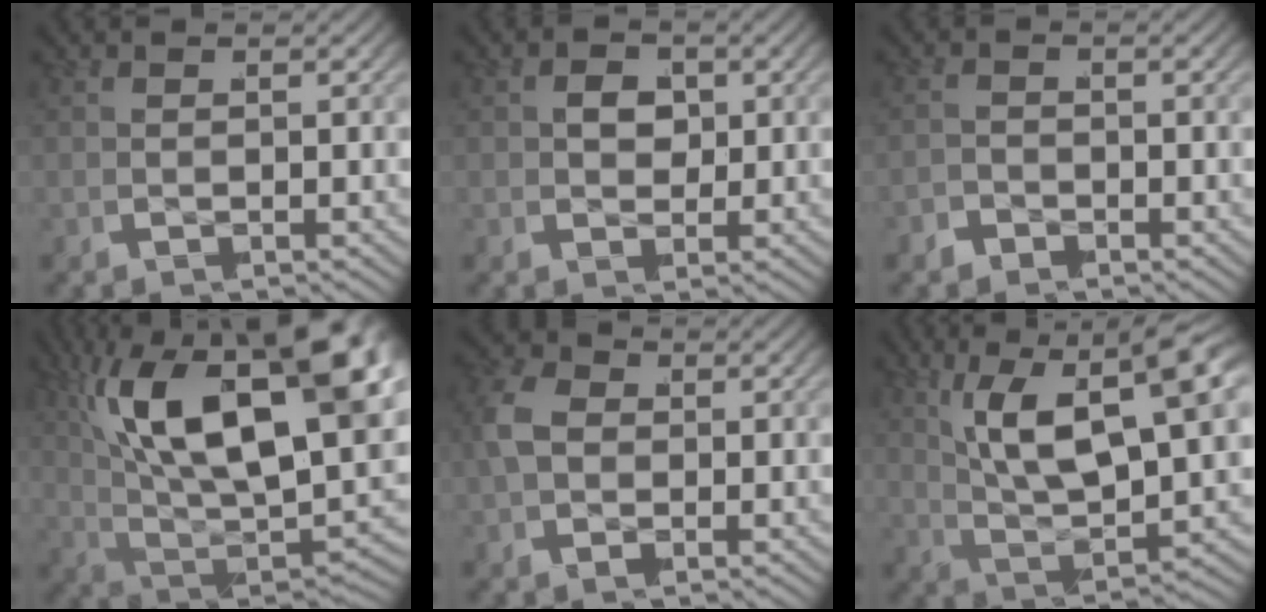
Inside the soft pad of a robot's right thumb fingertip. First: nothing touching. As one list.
[{"total": 2.5, "force": [0.5, 1.8, 1.7], "torque": [-0.029, -0.010, 0.016]}, {"total": 1.5, "force": [-1.3, 0.1, -0.7], "torque": [0.017, 0.000, -0.029]}, {"total": 22.7, "force": [3.1, 13.2, 18.2], "torque": [-0.338, -0.054, 0.071]}, {"total": 4.9, "force": [0.4, 3.9, 3.0], "torque": [-0.082, -0.009, 0.012]}, {"total": 12.3, "force": [1.5, 6.1, 10.6], "torque": [-0.194, -0.013, 0.035]}]